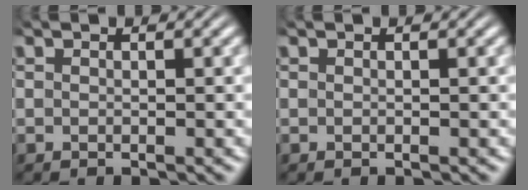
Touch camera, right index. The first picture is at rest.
{"total": 0.0}